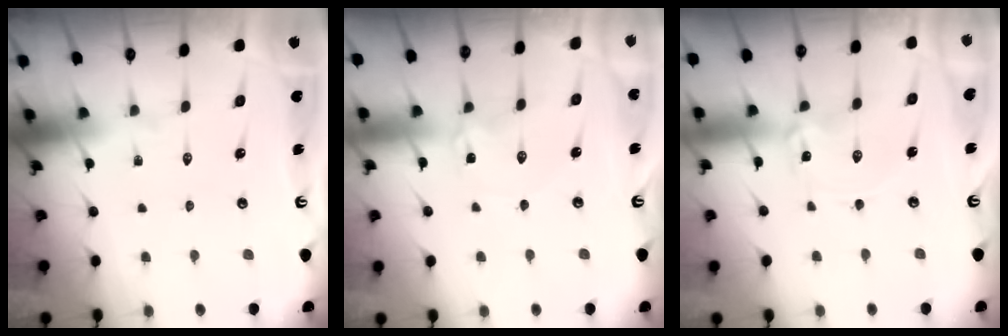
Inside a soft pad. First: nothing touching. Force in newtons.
{"total": 2.2, "press": 2.2, "slide": 0.1}
{"total": 0.9, "press": 0.9, "slide": 0.1}